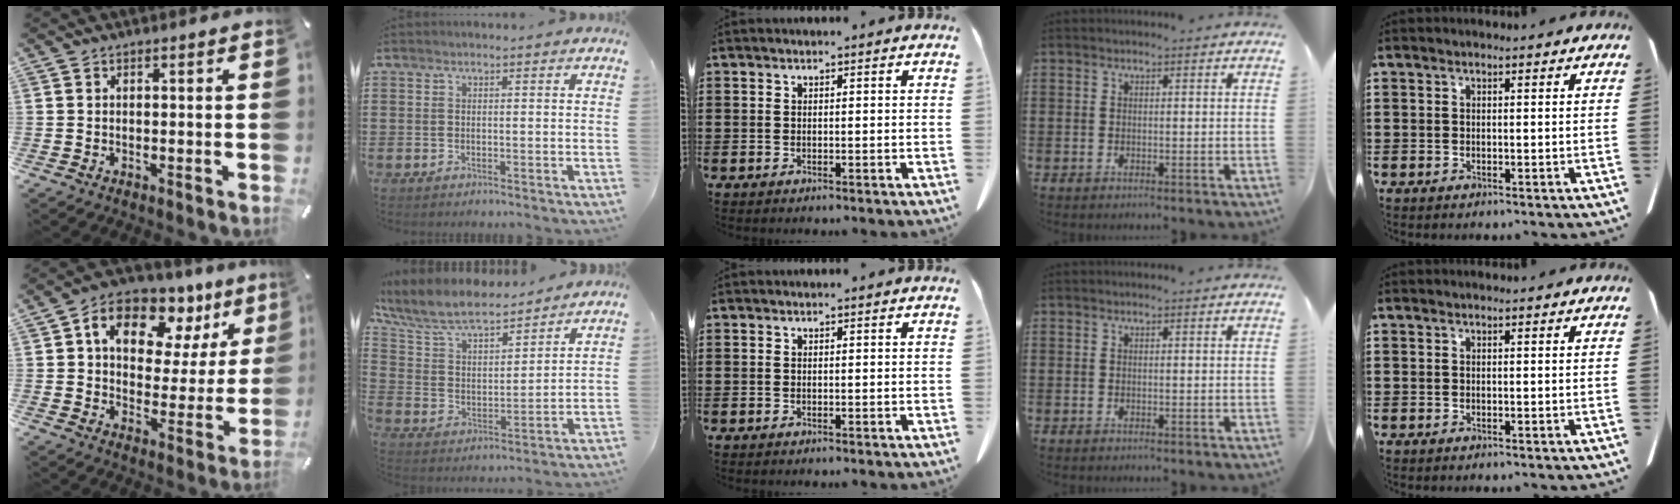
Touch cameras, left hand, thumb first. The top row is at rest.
{"thumb": {"total": 12.9, "force": [6.9, 8.8, 6.5], "torque": [-0.100, -0.042, 0.121]}, "index": {"total": 8.4, "force": [7.5, 1.9, 3.2], "torque": [-0.095, -0.042, 0.131]}}